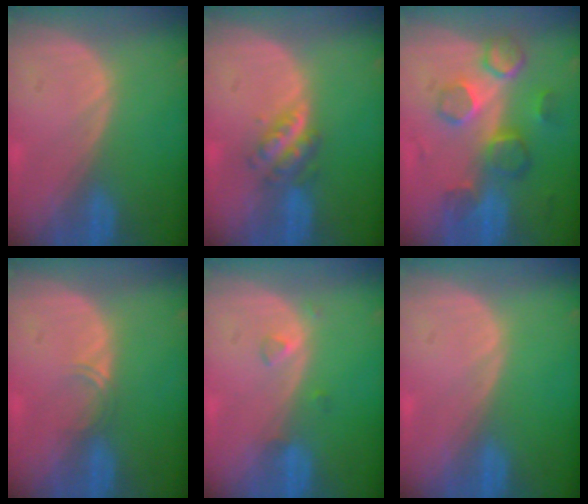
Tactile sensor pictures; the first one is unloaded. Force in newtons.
{"total": 4.8, "press": 4.4, "slide": 1.9}
{"total": 8.7, "press": 8.0, "slide": 3.5}
{"total": 1.4, "press": 1.1, "slide": 0.9}
{"total": 1.5, "press": 1.5, "slide": 0.1}
{"total": 0.0}